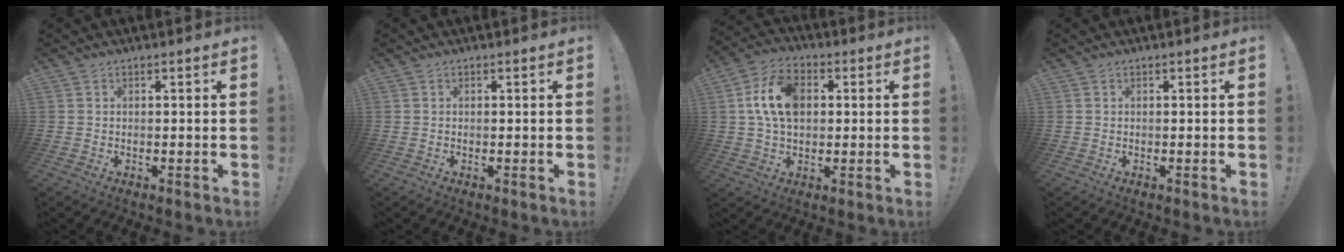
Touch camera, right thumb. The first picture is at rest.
{"total": 0.0}
{"total": 13.0, "force": [2.2, 8.6, 9.5], "torque": [-0.176, 0.012, 0.042]}
{"total": 0.0}